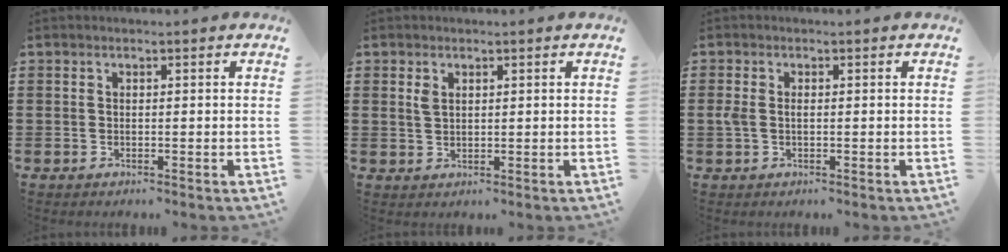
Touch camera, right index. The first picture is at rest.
{"total": 1.6, "force": [0.8, 0.9, 1.1], "torque": [-0.026, 0.003, 0.014]}
{"total": 1.6, "force": [-0.1, 0.8, 1.4], "torque": [-0.042, -0.003, -0.008]}